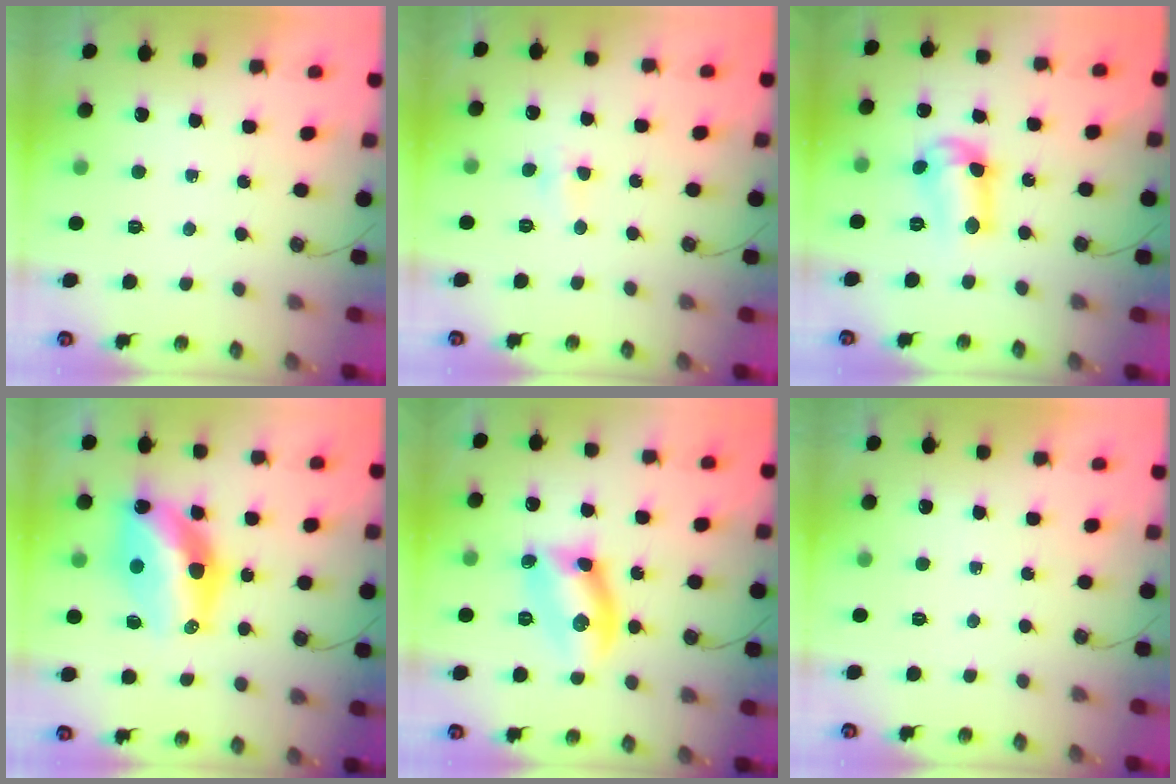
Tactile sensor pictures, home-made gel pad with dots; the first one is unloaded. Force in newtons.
{"total": 5.2, "press": 3.8, "slide": 3.5}
{"total": 10.8, "press": 10.8, "slide": 0.6}
{"total": 15.3, "press": 15.0, "slide": 2.8}
{"total": 10.7, "press": 10.7, "slide": 0.7}
{"total": 0.0}